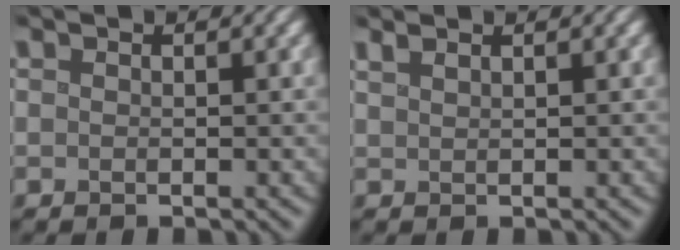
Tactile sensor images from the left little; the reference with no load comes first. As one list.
[{"total": 1.1, "force": [0.9, 0.3, 0.6], "torque": [-0.009, 0.003, 0.017]}]